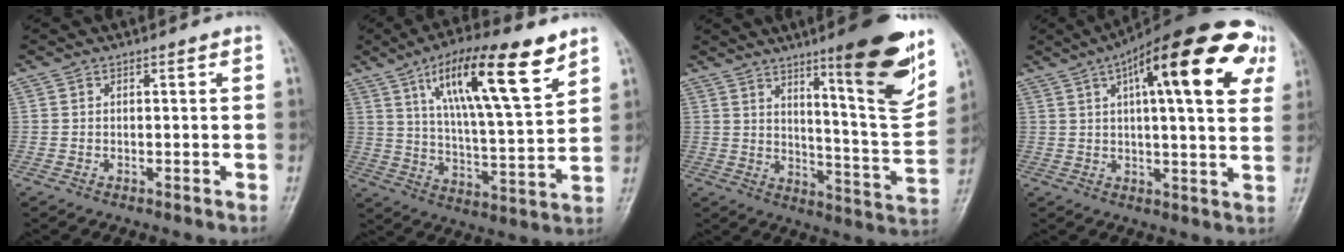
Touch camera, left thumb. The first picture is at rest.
{"total": 18.8, "force": [10.1, 4.7, 15.1], "torque": [-0.233, -0.033, 0.172]}
{"total": 18.0, "force": [10.3, 2.6, 14.6], "torque": [-0.173, -0.063, 0.155]}
{"total": 23.9, "force": [9.6, 7.2, 20.7], "torque": [-0.282, 0.013, 0.127]}